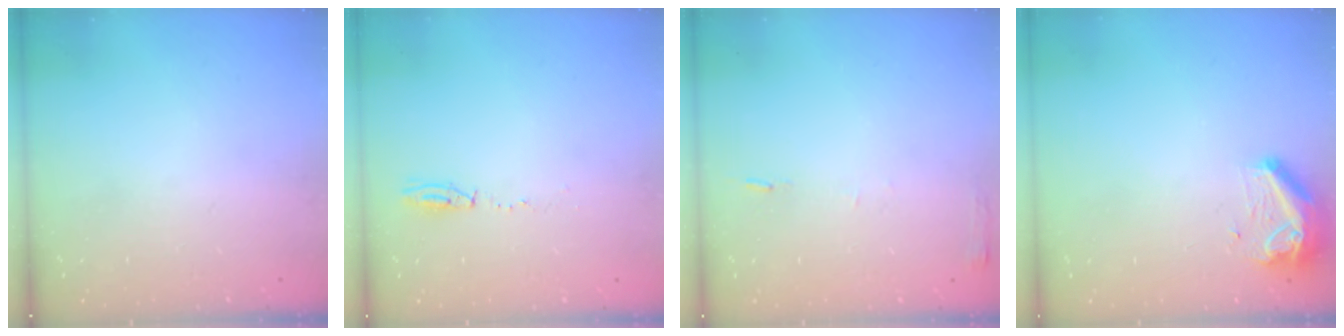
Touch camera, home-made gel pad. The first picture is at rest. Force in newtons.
{"total": 3.9, "press": 3.8, "slide": 0.9}
{"total": 5.3, "press": 5.3, "slide": 0.6}
{"total": 9.3, "press": 9.2, "slide": 1.6}